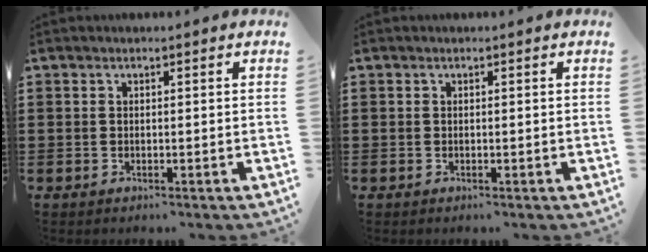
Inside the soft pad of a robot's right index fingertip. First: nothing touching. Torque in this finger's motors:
{"motor_torque": [0.08, 0.08, 0.00, 0.00]}